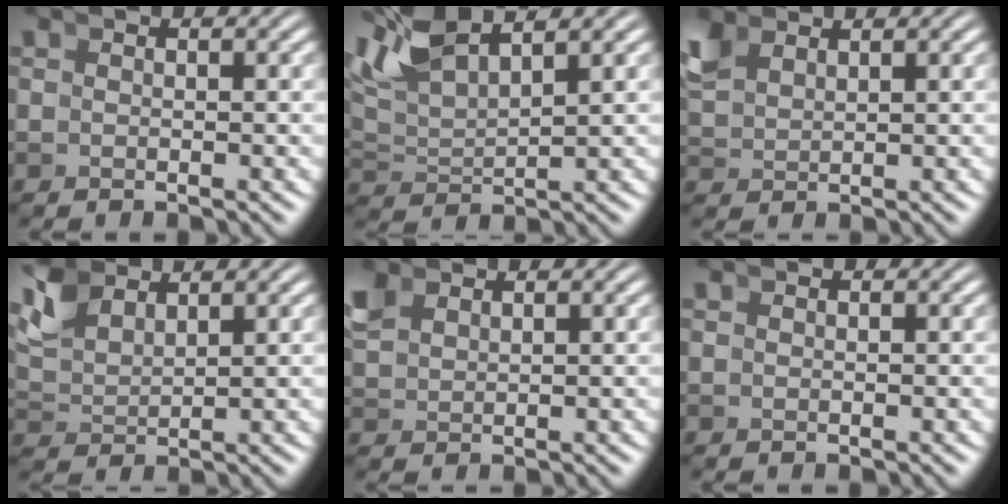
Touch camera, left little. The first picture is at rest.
{"total": 6.7, "force": [3.7, 3.4, 4.4], "torque": [-0.104, -0.001, 0.064]}
{"total": 2.3, "force": [1.8, 1.0, 1.0], "torque": [-0.034, -0.001, 0.046]}
{"total": 4.3, "force": [2.6, 2.4, 2.5], "torque": [-0.073, -0.002, 0.054]}
{"total": 1.9, "force": [1.6, 0.9, 0.7], "torque": [-0.026, -0.001, 0.041]}
{"total": 0.0}